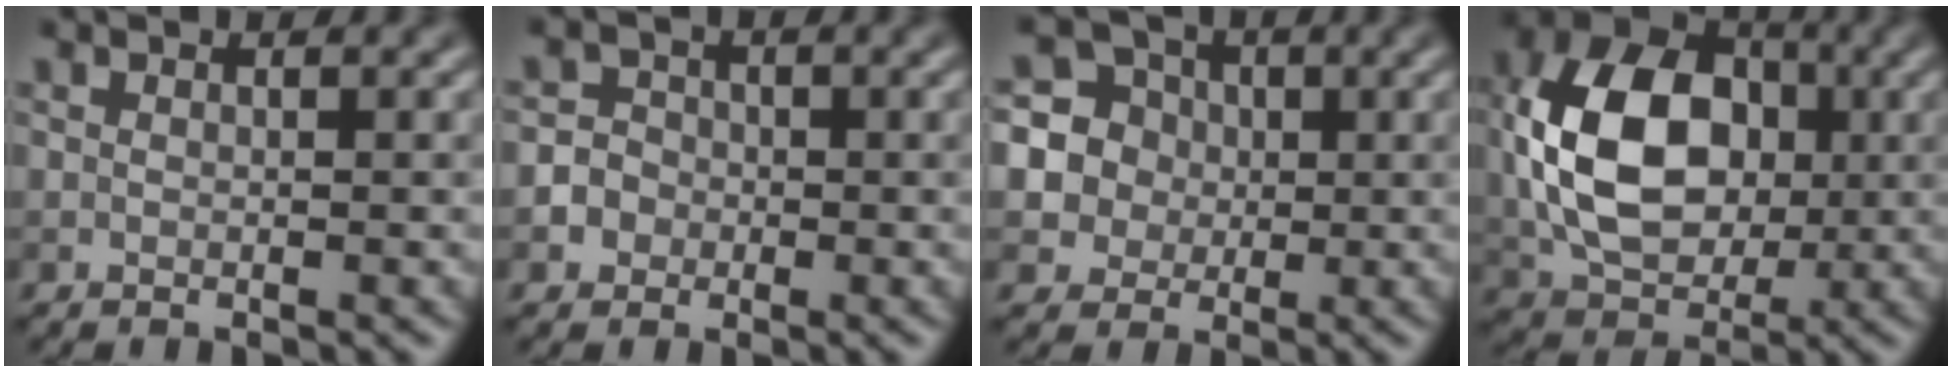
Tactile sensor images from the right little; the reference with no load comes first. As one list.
[{"total": 3.5, "force": [-1.2, 3.2, 0.7], "torque": [0.014, 0.007, -0.040]}, {"total": 9.4, "force": [1.9, 8.9, 2.5], "torque": [-0.081, 0.031, 0.035]}, {"total": 11.5, "force": [0.4, 8.1, 8.2], "torque": [-0.163, 0.007, 0.003]}]